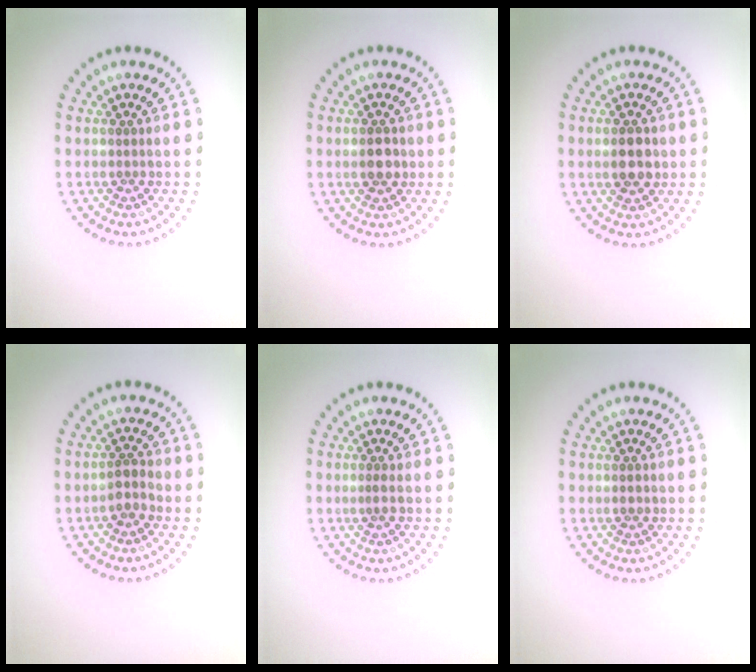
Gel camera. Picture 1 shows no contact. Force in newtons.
{"total": 2.7, "press": 2.7, "slide": 0.1}
{"total": 2.8, "press": 2.8, "slide": 0.2}
{"total": 1.8, "press": 1.6, "slide": 0.9}
{"total": 0.6, "press": 0.3, "slide": 0.5}
{"total": 0.7, "press": 0.7, "slide": 0.0}